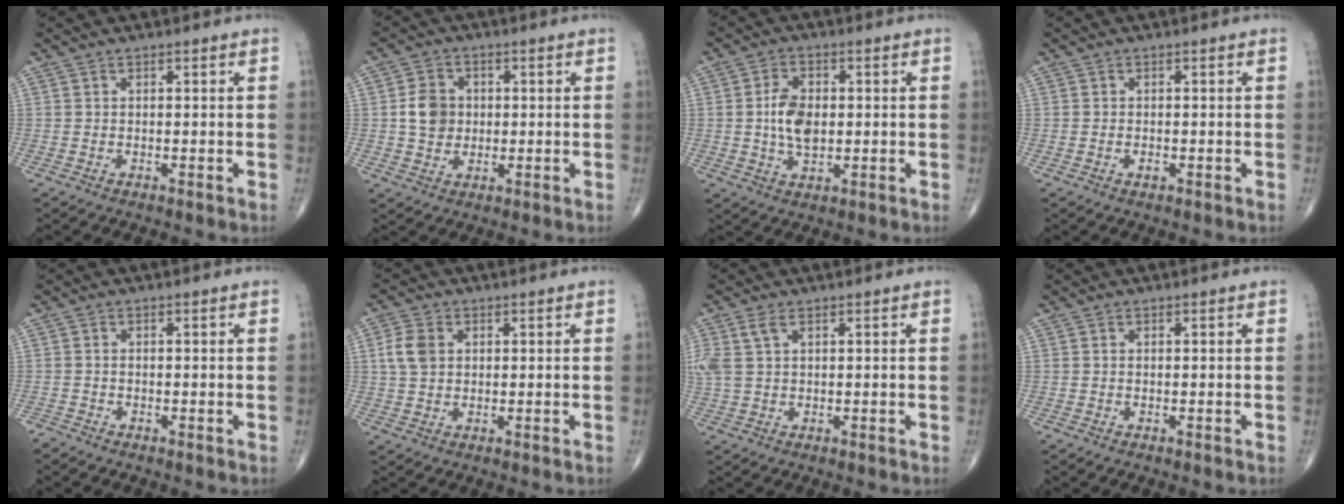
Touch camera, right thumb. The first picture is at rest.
{"total": 6.2, "force": [0.4, 5.3, 3.3], "torque": [-0.042, 0.002, 0.004]}
{"total": 7.2, "force": [0.1, 4.3, 5.7], "torque": [-0.099, 0.000, 0.001]}
{"total": 0.8, "force": [-0.3, 0.4, 0.6], "torque": [-0.008, 0.000, -0.006]}
{"total": 1.0, "force": [-1.0, 0.3, -0.2], "torque": [0.006, -0.003, -0.024]}
{"total": 5.0, "force": [1.1, 3.7, 3.3], "torque": [-0.067, 0.003, 0.019]}
{"total": 4.7, "force": [1.8, 2.5, 3.6], "torque": [-0.107, 0.013, 0.043]}
{"total": 0.0}